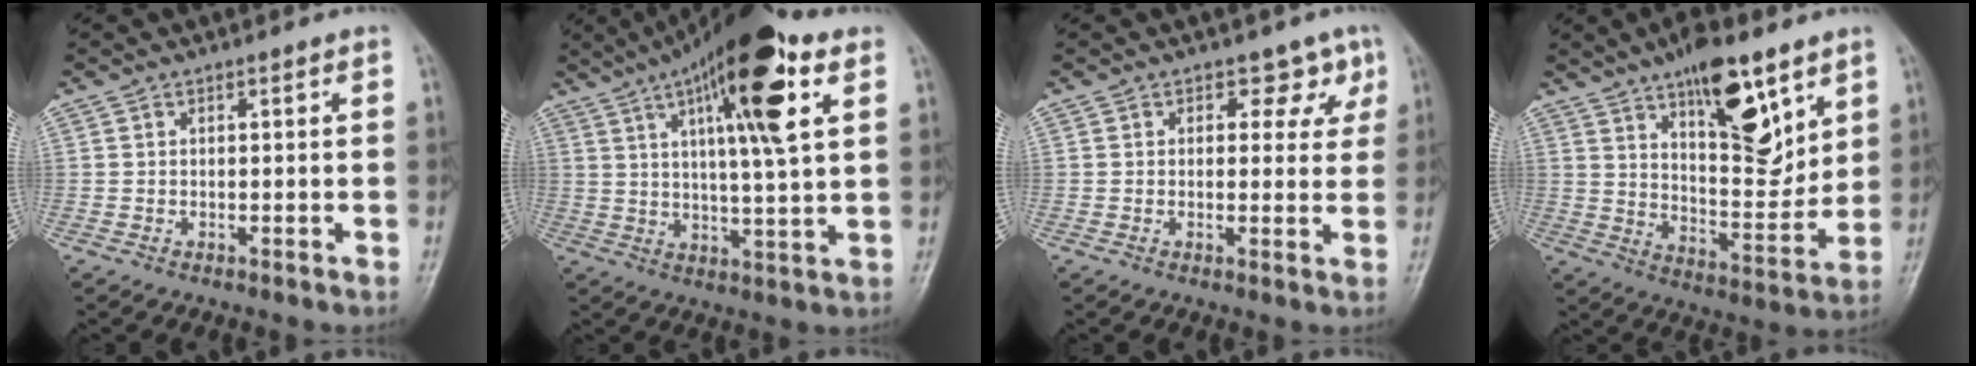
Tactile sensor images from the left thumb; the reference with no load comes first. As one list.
[{"total": 18.0, "force": [7.6, 3.9, 15.8], "torque": [-0.242, -0.010, 0.116]}, {"total": 4.3, "force": [2.1, 3.2, 2.0], "torque": [0.013, -0.006, 0.021]}, {"total": 17.1, "force": [9.5, 6.7, 12.5], "torque": [-0.150, -0.055, 0.157]}]